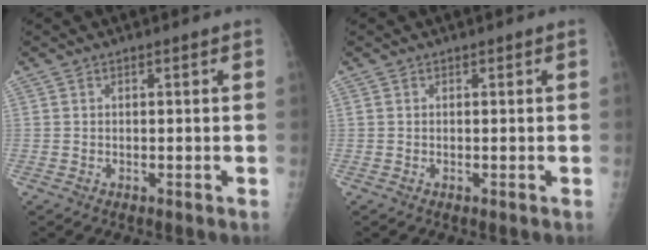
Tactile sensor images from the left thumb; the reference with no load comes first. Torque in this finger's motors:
{"motor_torque": [0.00, 0.00, -0.07, -0.07, 0.00]}